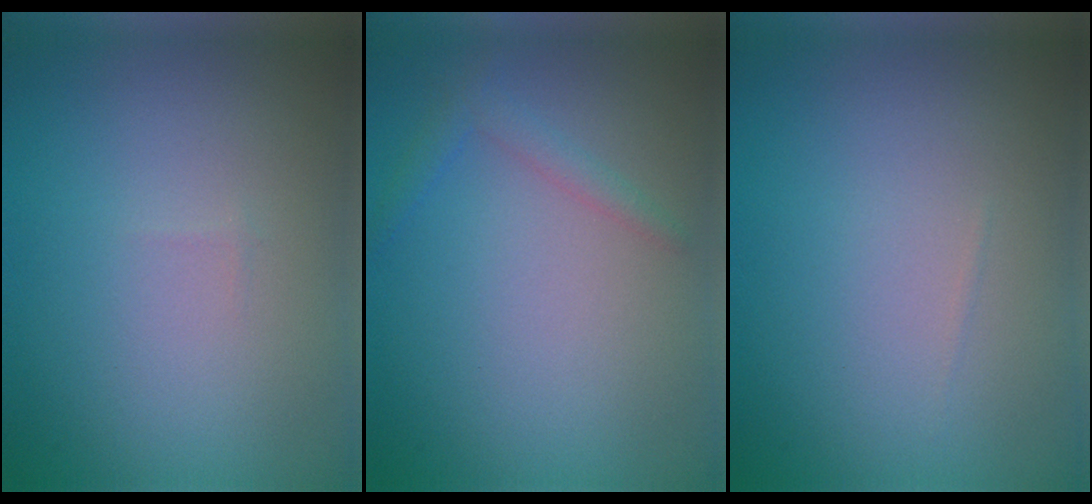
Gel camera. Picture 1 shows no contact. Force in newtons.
{"total": 1.4, "press": 1.4, "slide": 0.1}
{"total": 0.0}